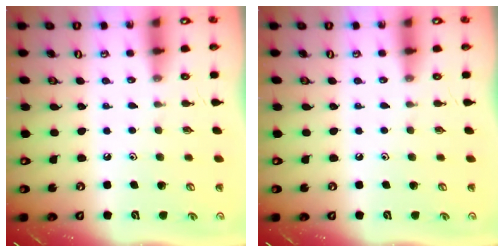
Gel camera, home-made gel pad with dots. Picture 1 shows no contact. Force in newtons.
{"total": 0.0}